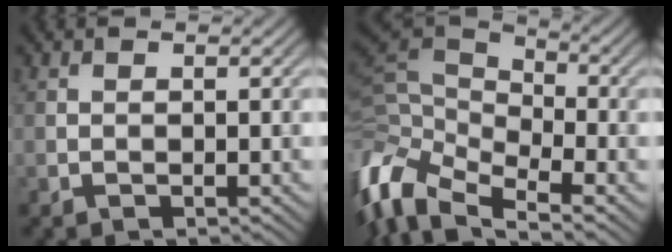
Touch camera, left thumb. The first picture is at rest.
{"total": 12.4, "force": [-5.1, 6.1, 9.5], "torque": [-0.232, 0.005, -0.101]}